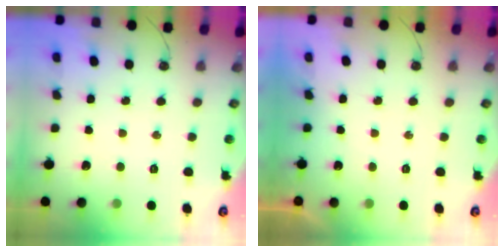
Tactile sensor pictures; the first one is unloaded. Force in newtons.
{"total": 0.0}